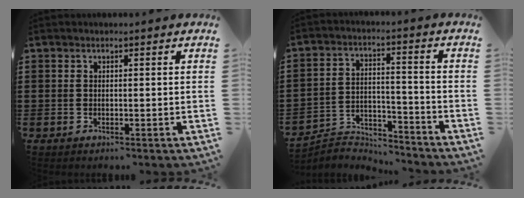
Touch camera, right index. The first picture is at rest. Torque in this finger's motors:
{"motor_torque": [-1.69, 0.45, -0.70, -0.21]}